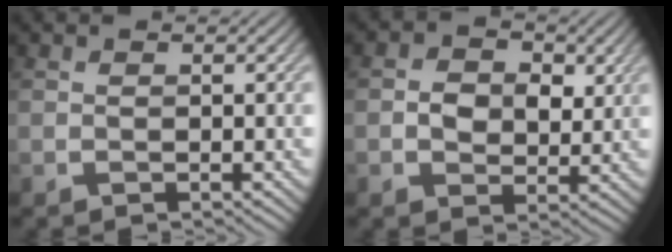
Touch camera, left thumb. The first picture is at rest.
{"total": 4.1, "force": [0.6, 3.2, 2.4], "torque": [-0.047, -0.001, -0.001]}